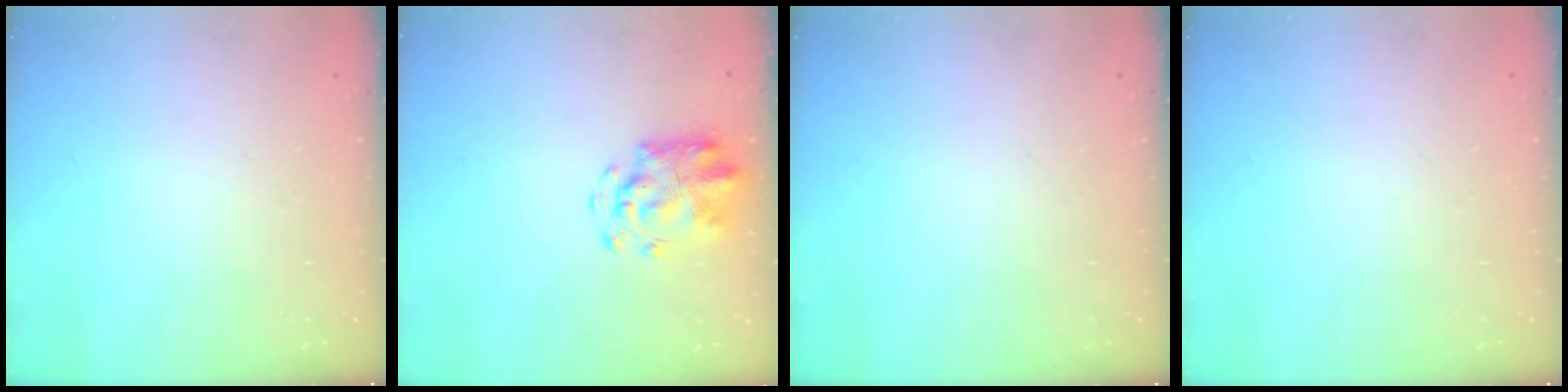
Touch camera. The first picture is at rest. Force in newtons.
{"total": 4.7, "press": 4.4, "slide": 1.5}
{"total": 0.0}
{"total": 0.0}